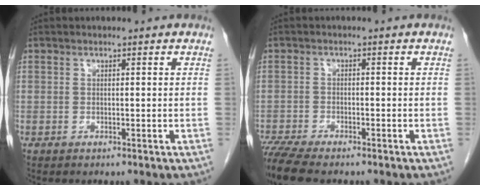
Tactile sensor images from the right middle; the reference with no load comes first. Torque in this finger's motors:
{"motor_torque": [0.86, -0.99, 0.08, 0.09]}